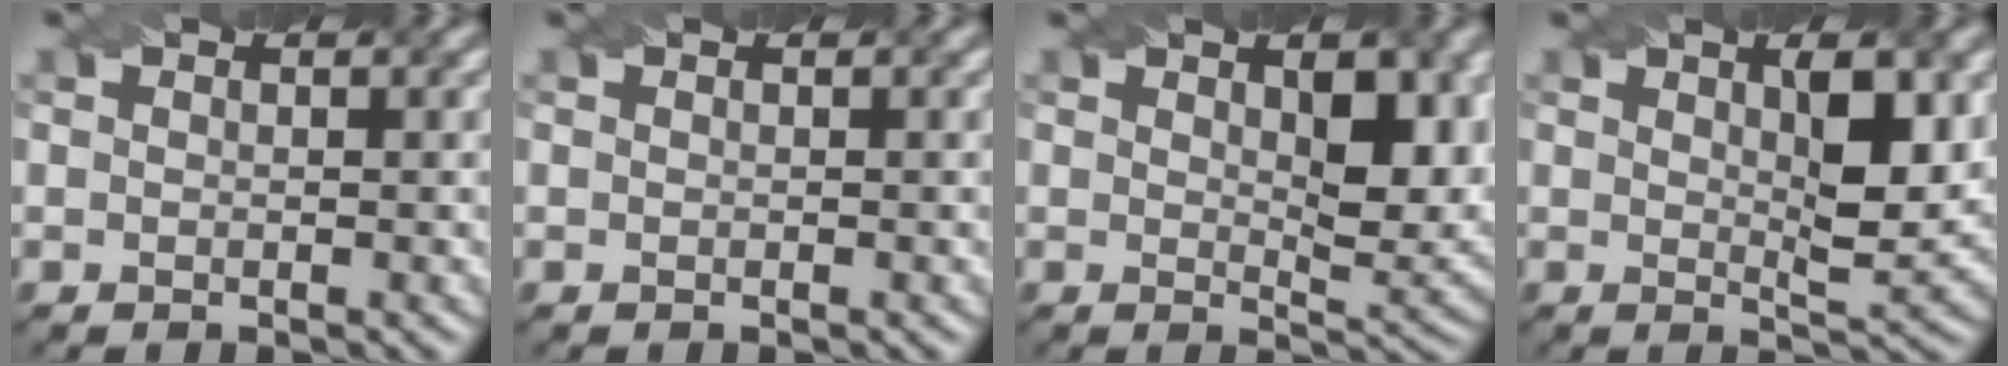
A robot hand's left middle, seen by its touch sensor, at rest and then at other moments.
{"total": 0.0}
{"total": 6.0, "force": [1.8, 2.4, 5.1], "torque": [-0.068, -0.007, 0.035]}
{"total": 4.8, "force": [1.5, 1.1, 4.5], "torque": [-0.065, -0.009, 0.026]}